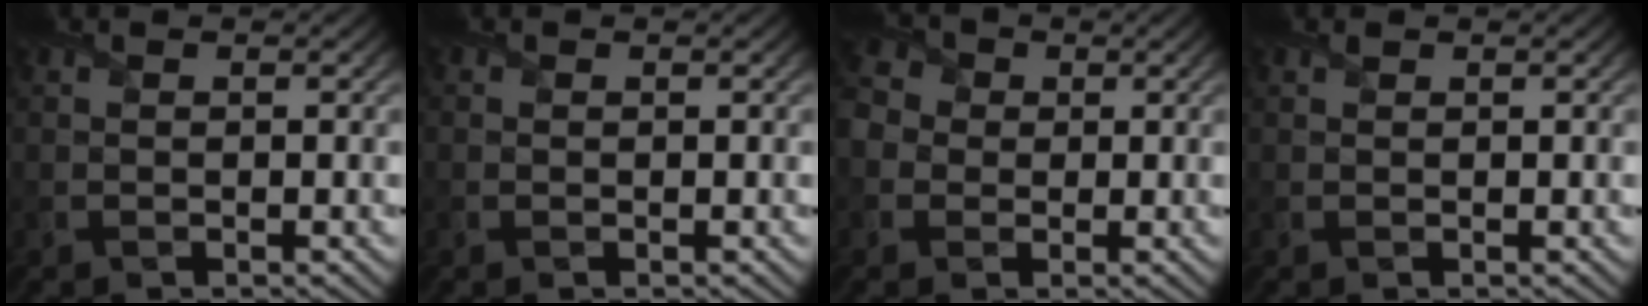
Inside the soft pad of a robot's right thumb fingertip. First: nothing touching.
{"total": 0.0}
{"total": 4.4, "force": [-0.1, 4.0, 1.8], "torque": [-0.057, 0.004, -0.010]}
{"total": 0.0}